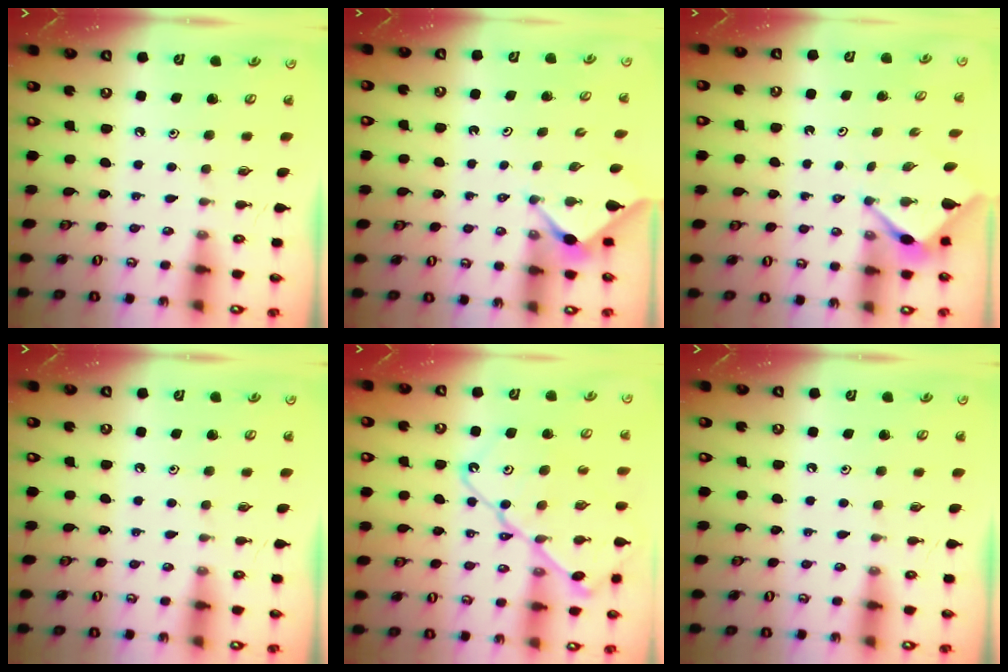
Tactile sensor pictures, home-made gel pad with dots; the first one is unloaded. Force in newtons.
{"total": 2.9, "press": 2.8, "slide": 0.4}
{"total": 2.9, "press": 2.8, "slide": 0.4}
{"total": 0.0}
{"total": 16.7, "press": 16.6, "slide": 1.2}
{"total": 0.0}